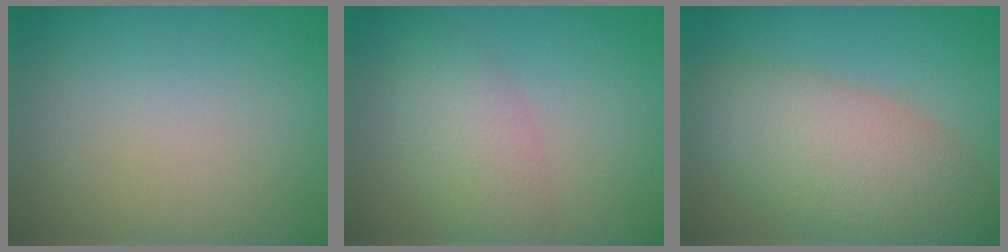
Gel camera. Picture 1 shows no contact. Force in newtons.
{"total": 3.7, "press": 3.7, "slide": 0.1}
{"total": 8.3, "press": 8.3, "slide": 0.3}